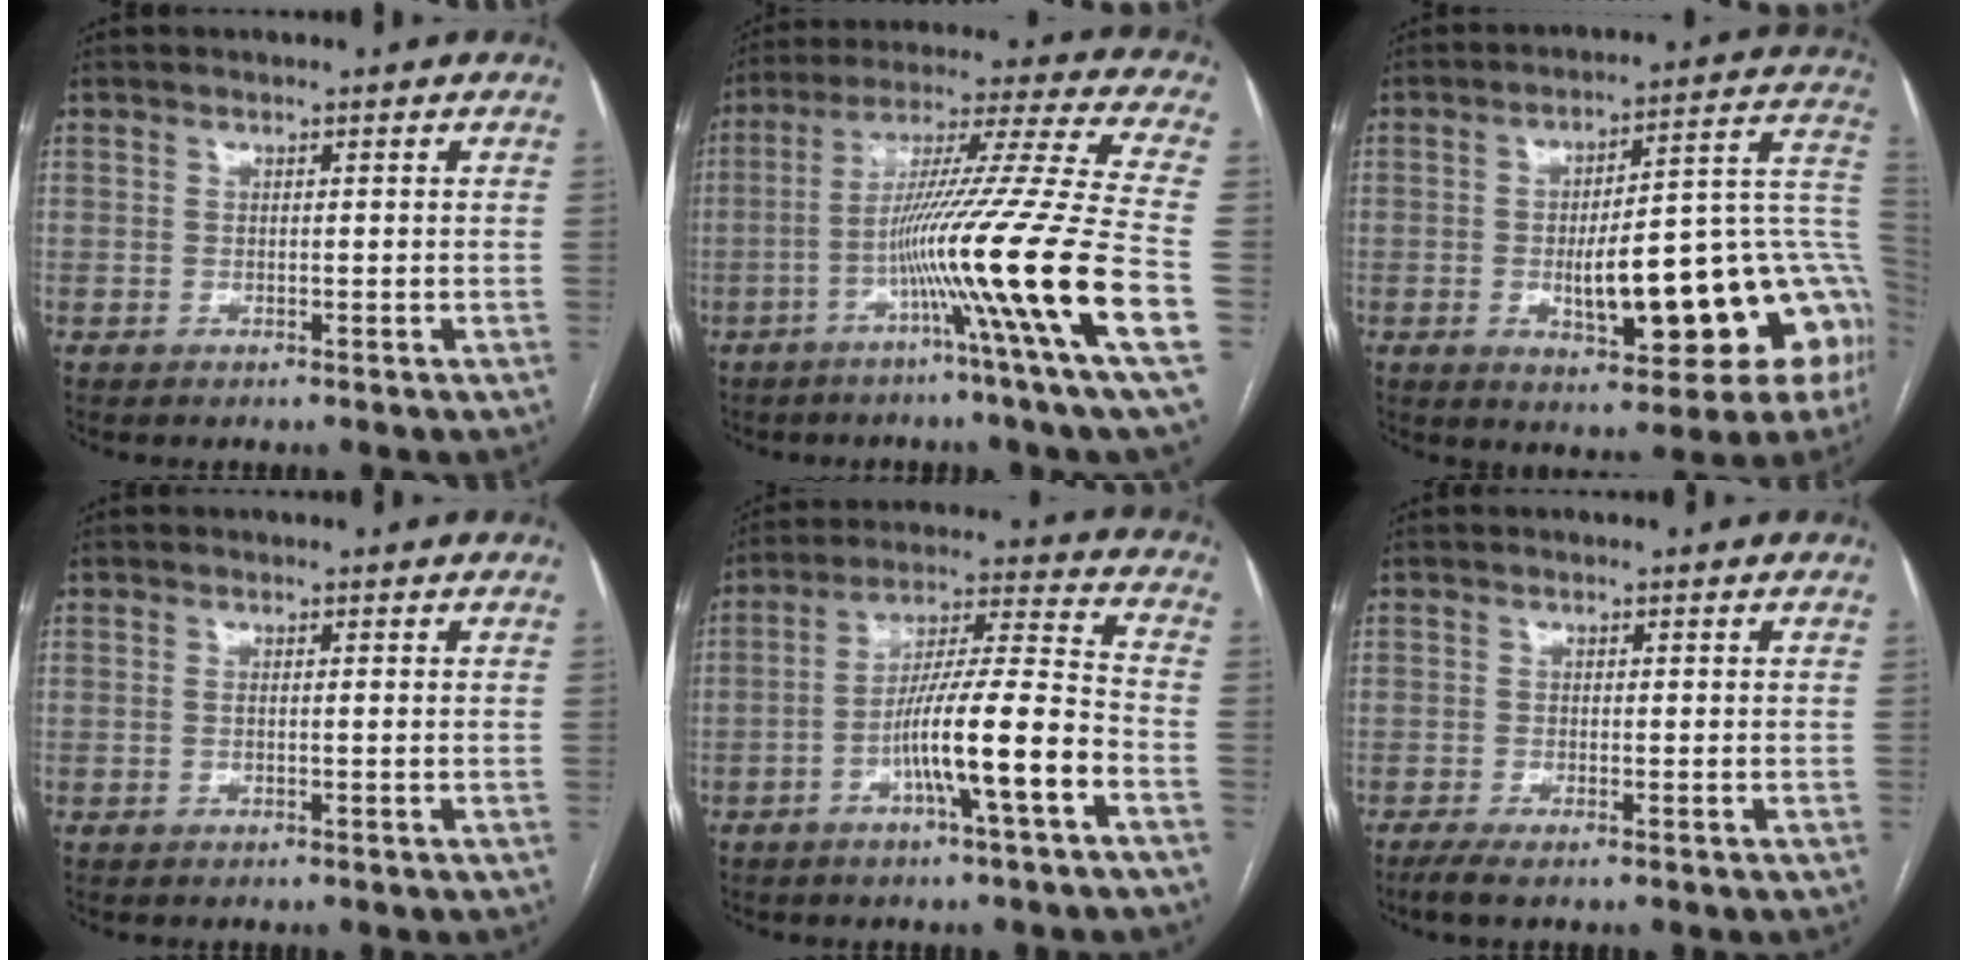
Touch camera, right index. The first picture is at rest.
{"total": 24.3, "force": [-6.7, -2.5, 23.3], "torque": [-0.367, -0.023, -0.130]}
{"total": 22.3, "force": [-5.2, 6.0, 20.9], "torque": [-0.189, 0.036, -0.056]}
{"total": 0.7, "force": [0.0, 0.0, 0.7], "torque": [-0.017, -0.001, 0.000]}
{"total": 13.0, "force": [-5.2, -0.1, 11.9], "torque": [-0.210, 0.010, -0.090]}
{"total": 2.4, "force": [-1.6, 0.3, 1.8], "torque": [-0.034, -0.006, -0.033]}